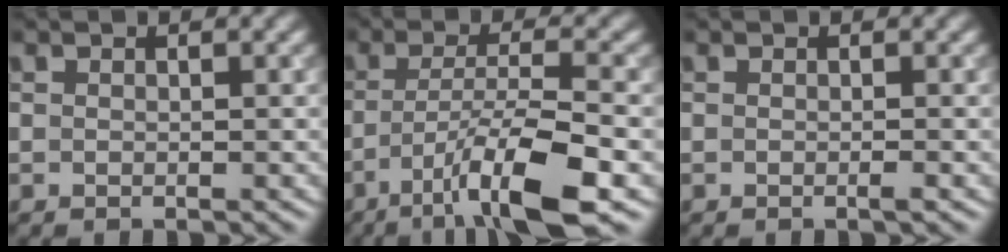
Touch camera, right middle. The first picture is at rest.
{"total": 8.2, "force": [-4.1, 1.5, 7.0], "torque": [-0.110, 0.004, -0.073]}
{"total": 0.5, "force": [-0.2, -0.1, 0.5], "torque": [-0.007, 0.000, -0.005]}